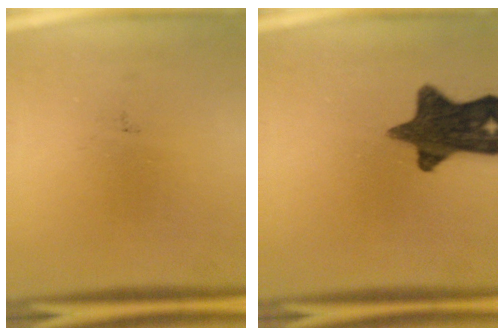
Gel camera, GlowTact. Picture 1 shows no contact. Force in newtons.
{"total": 13.4}